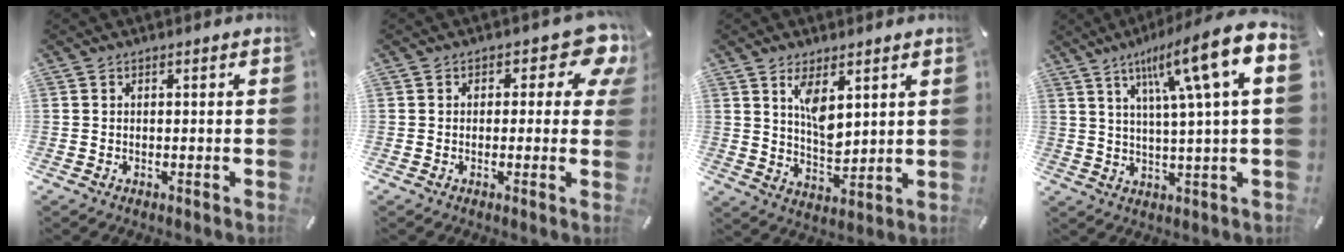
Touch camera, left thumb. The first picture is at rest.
{"total": 8.2, "force": [3.4, 4.5, 6.0], "torque": [-0.063, -0.018, 0.054]}
{"total": 8.0, "force": [4.3, 4.1, 5.4], "torque": [-0.093, -0.028, 0.070]}
{"total": 15.5, "force": [6.4, 2.1, 14.0], "torque": [-0.231, -0.028, 0.089]}